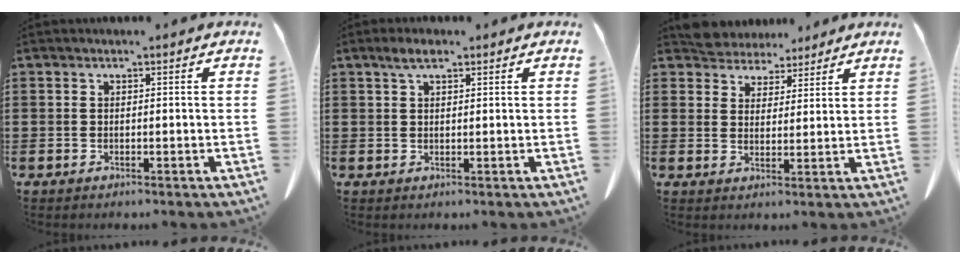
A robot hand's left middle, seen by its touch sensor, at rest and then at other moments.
{"total": 2.5, "force": [1.5, 0.8, 1.8], "torque": [-0.040, 0.004, 0.027]}
{"total": 4.9, "force": [4.6, 1.6, -0.2], "torque": [-0.017, -0.015, 0.088]}